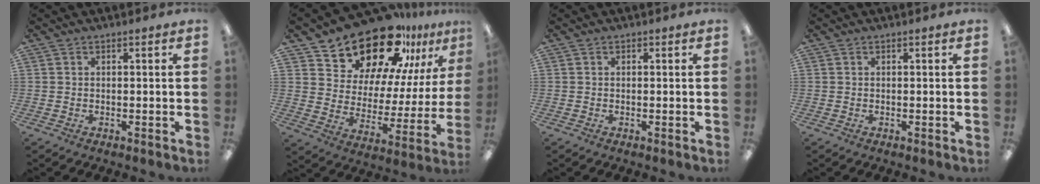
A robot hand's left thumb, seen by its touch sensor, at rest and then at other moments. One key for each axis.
{"total": 22.8, "fx": 18.0, "fy": 10.4, "fz": 9.4, "tx": -0.162, "ty": -0.122, "tz": 0.319}
{"total": 0.0}
{"total": 0.0}